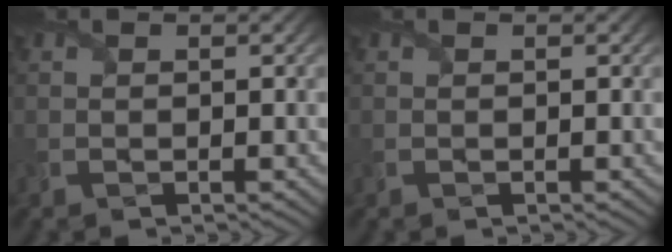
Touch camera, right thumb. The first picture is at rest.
{"total": 0.0}